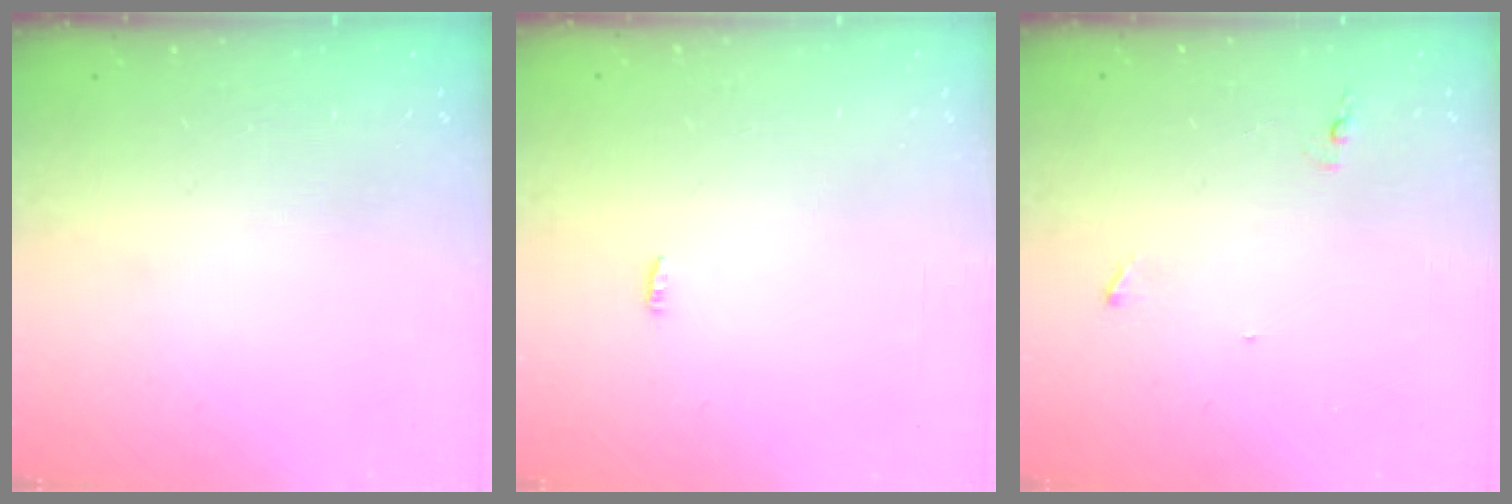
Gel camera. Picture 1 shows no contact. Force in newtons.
{"total": 6.6, "press": 2.7, "slide": 6.1}
{"total": 4.7, "press": 4.5, "slide": 1.4}